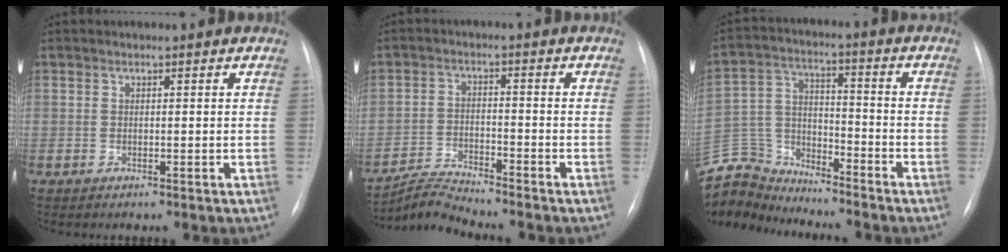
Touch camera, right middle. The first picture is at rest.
{"total": 5.1, "force": [-4.9, -1.5, -0.4], "torque": [-0.007, -0.015, -0.091]}
{"total": 11.3, "force": [-11.1, 2.0, 0.1], "torque": [-0.008, 0.024, -0.218]}